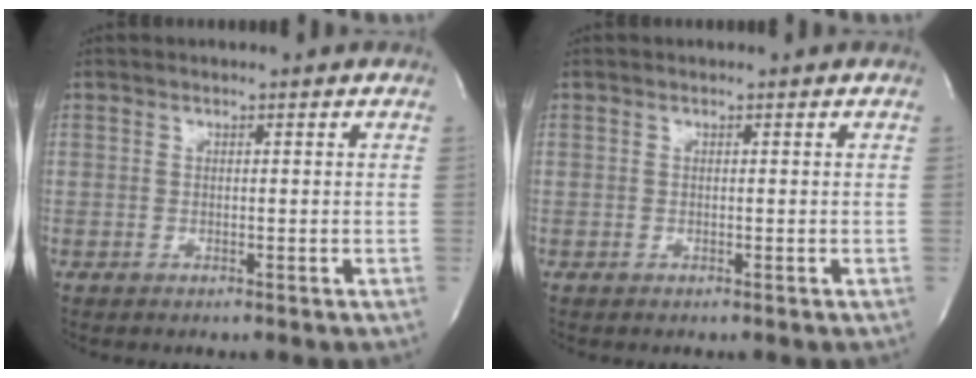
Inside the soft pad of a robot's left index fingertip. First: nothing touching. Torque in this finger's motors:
{"motor_torque": [0.00, 0.00, -0.01, 0.00]}